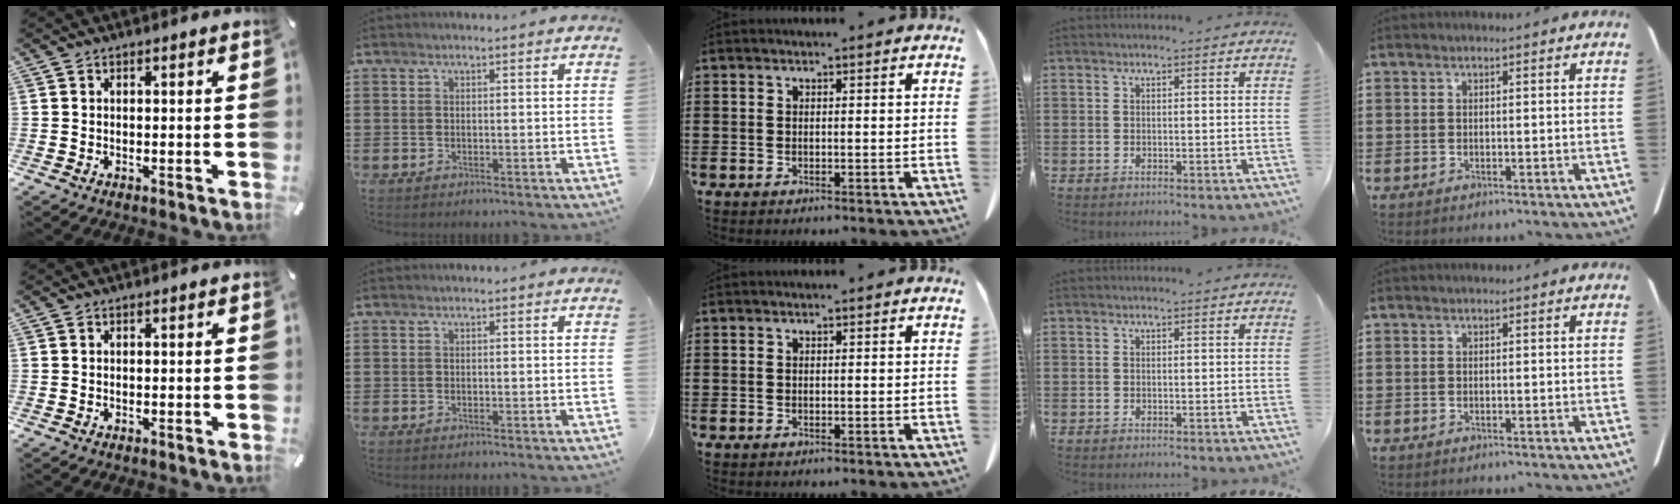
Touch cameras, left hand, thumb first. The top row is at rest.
{}